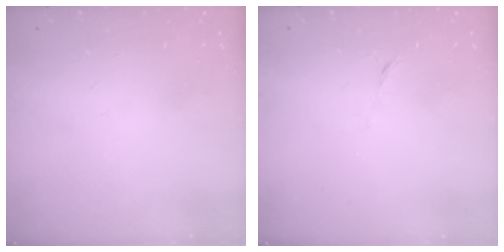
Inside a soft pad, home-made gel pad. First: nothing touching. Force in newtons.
{"total": 3.9, "press": 3.8, "slide": 0.9}